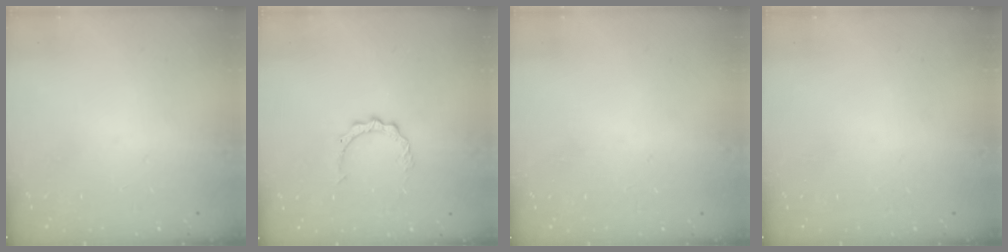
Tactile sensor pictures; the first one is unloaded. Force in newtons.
{"total": 2.9, "press": 2.9, "slide": 0.2}
{"total": 1.7, "press": 1.6, "slide": 0.8}
{"total": 0.0}